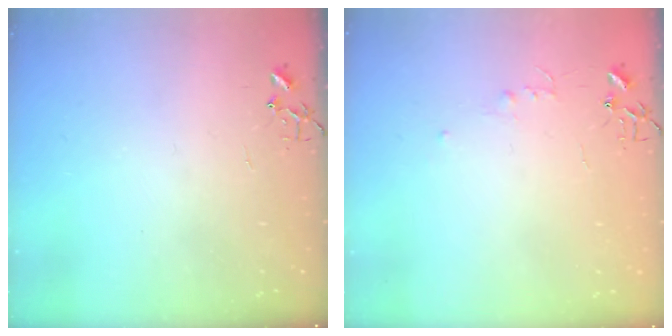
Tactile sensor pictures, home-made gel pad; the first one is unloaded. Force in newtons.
{"total": 3.9, "press": 3.9, "slide": 0.4}